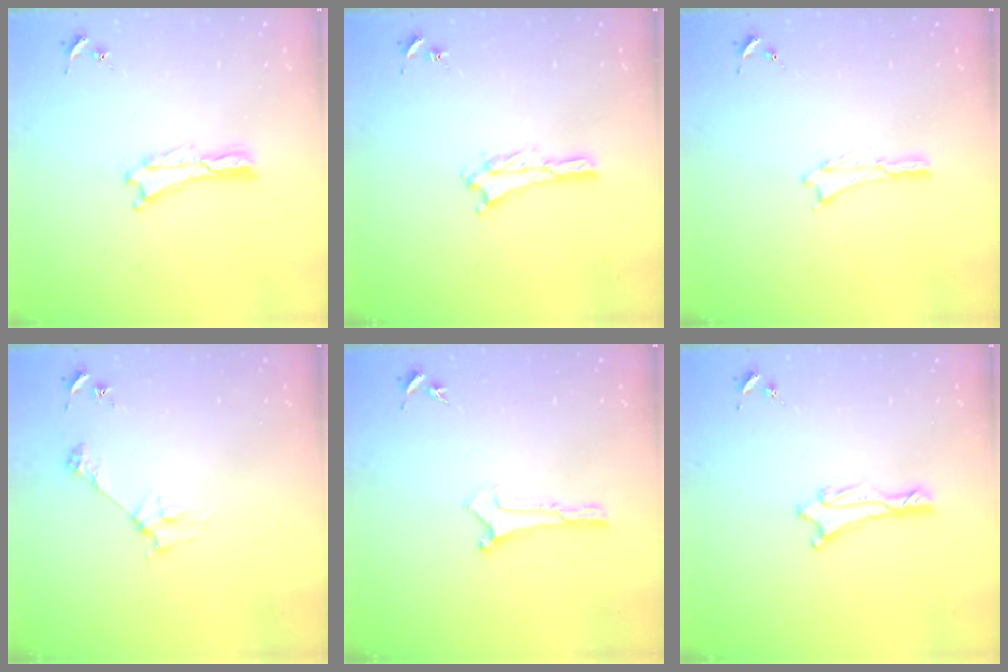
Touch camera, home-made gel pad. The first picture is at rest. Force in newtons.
{"total": 1.2, "press": 1.1, "slide": 0.2}
{"total": 0.0}
{"total": 2.8, "press": 2.8, "slide": 0.3}
{"total": 0.0}
{"total": 1.1, "press": 1.1, "slide": 0.1}